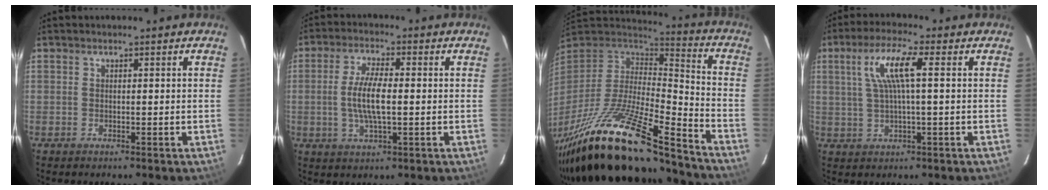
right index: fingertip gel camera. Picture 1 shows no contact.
{"total": 7.6, "force": [-0.5, 2.2, 7.3], "torque": [-0.146, -0.001, -0.009]}
{"total": 28.8, "force": [-21.3, 5.6, 18.6], "torque": [-0.333, -0.060, -0.358]}
{"total": 7.8, "force": [1.9, 0.9, 7.5], "torque": [-0.142, 0.008, 0.039]}